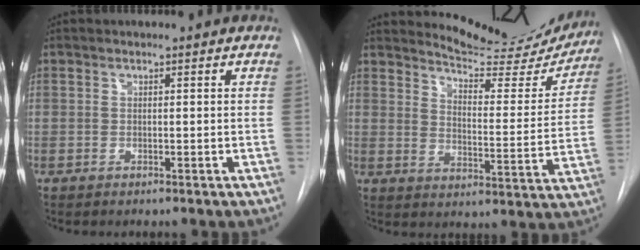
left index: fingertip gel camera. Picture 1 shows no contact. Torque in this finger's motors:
{"motor_torque": [0.86, -1.16, 0.03, -0.03]}